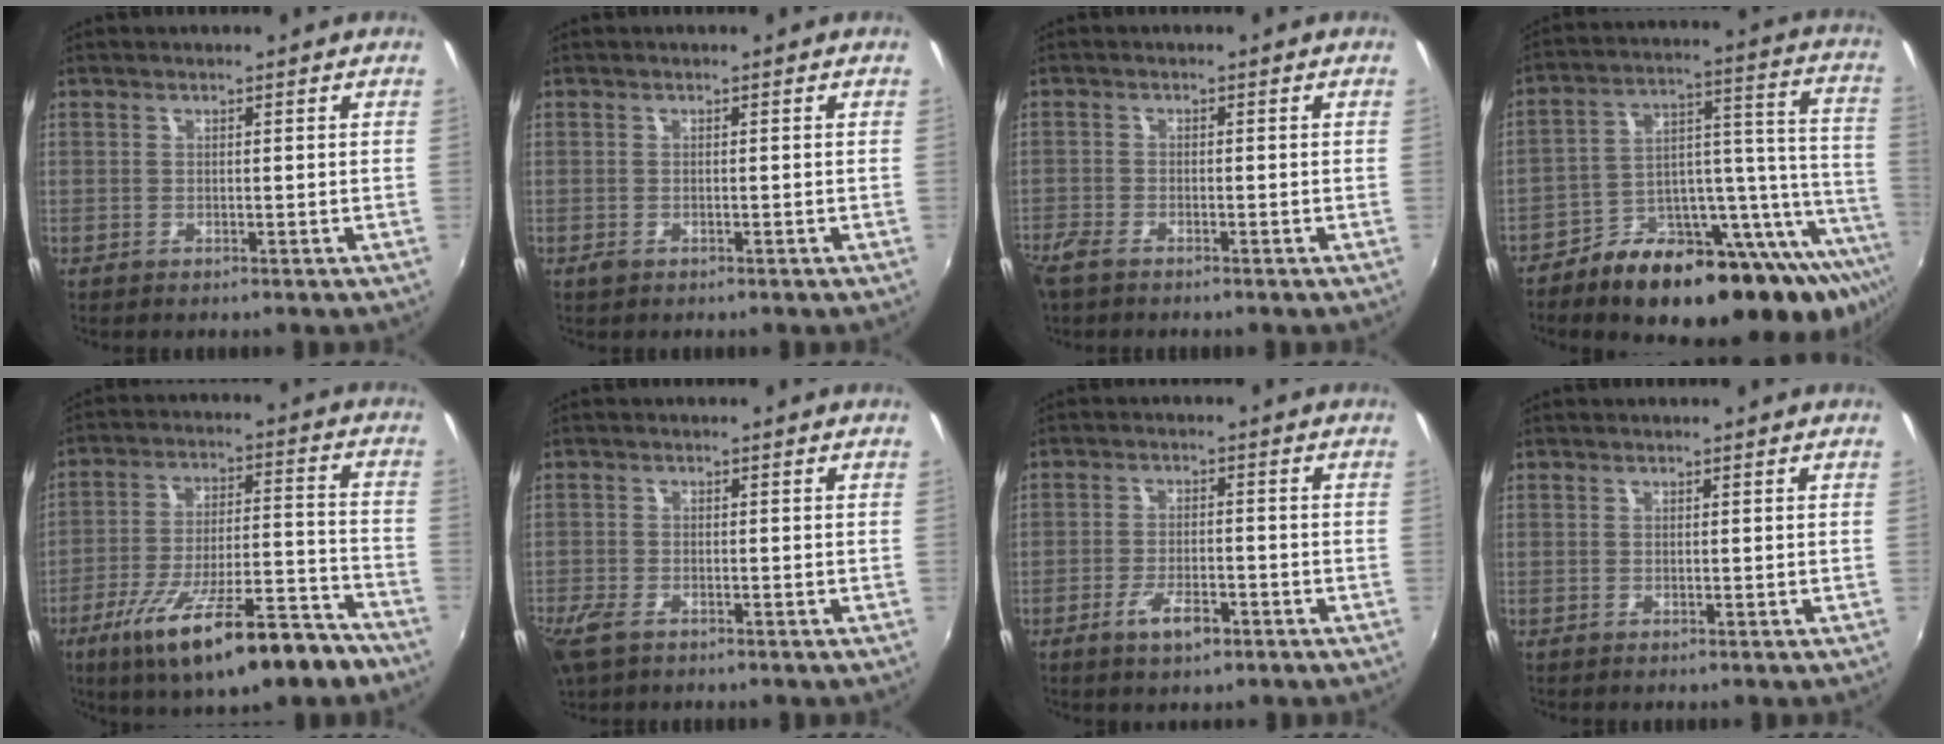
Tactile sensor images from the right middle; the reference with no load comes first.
{"total": 1.1, "force": [-0.7, 0.7, 0.5], "torque": [-0.011, -0.003, -0.014]}
{"total": 3.7, "force": [-3.0, 1.3, 1.8], "torque": [-0.050, -0.011, -0.062]}
{"total": 27.8, "force": [-18.6, 10.2, 18.0], "torque": [-0.222, 0.012, -0.267]}
{"total": 20.2, "force": [-13.5, 4.9, 14.1], "torque": [-0.245, -0.029, -0.204]}
{"total": 6.0, "force": [-3.8, 3.0, 3.5], "torque": [-0.095, -0.019, -0.076]}
{"total": 5.4, "force": [-3.2, 1.9, 3.9], "torque": [-0.084, -0.004, -0.054]}
{"total": 0.0}